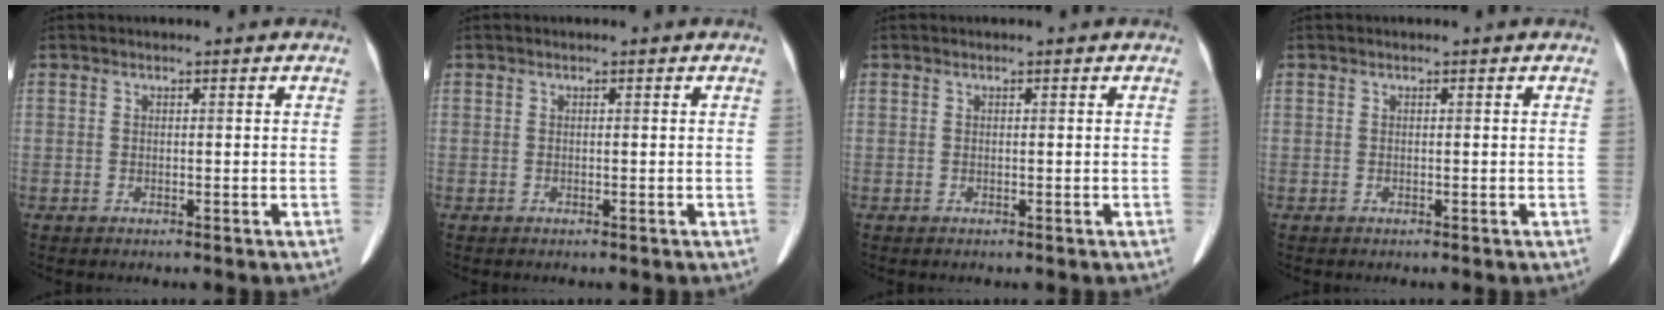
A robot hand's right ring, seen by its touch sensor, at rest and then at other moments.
{"total": 0.0}
{"total": 0.0}
{"total": 0.0}